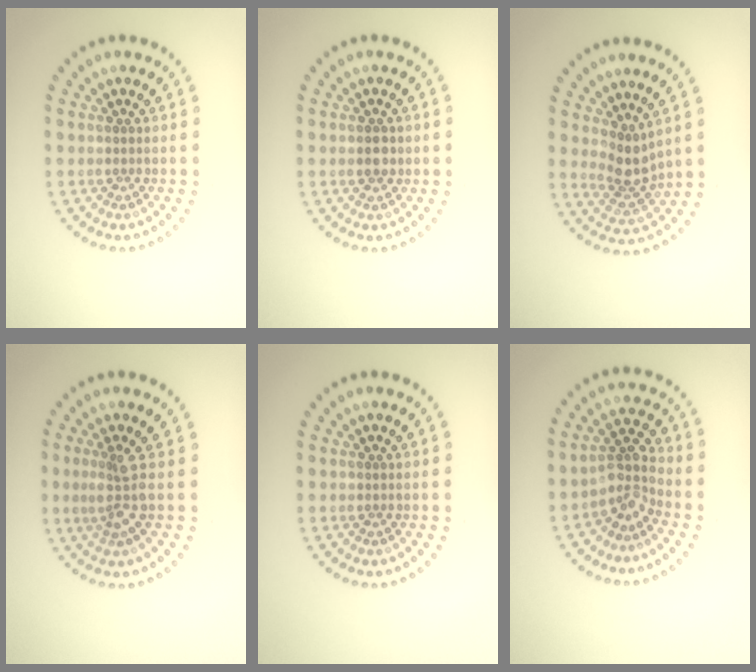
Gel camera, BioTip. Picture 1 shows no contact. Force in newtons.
{"total": 1.4, "press": 1.4, "slide": 0.1}
{"total": 2.8, "press": 2.2, "slide": 1.8}
{"total": 2.5, "press": 1.9, "slide": 1.6}
{"total": 0.0}
{"total": 3.0, "press": 2.2, "slide": 2.1}